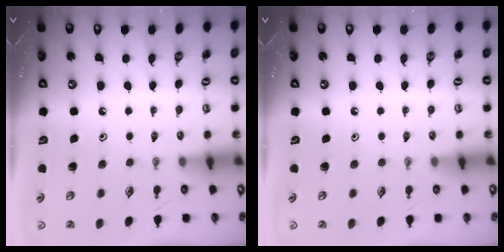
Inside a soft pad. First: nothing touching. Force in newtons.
{"total": 0.0}